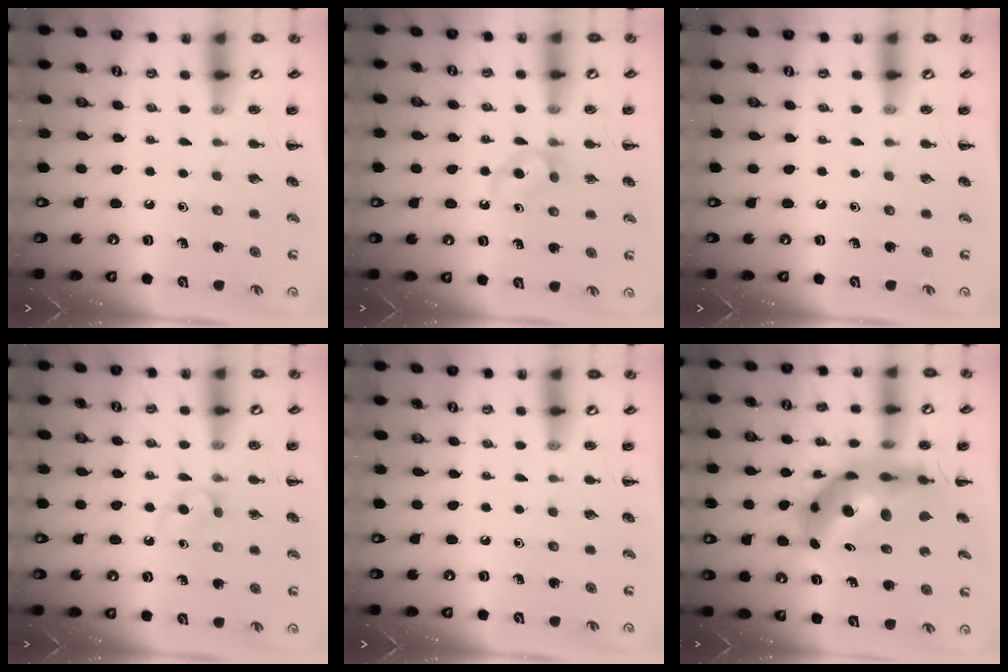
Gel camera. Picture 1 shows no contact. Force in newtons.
{"total": 4.0, "press": 3.6, "slide": 1.7}
{"total": 0.0}
{"total": 2.7, "press": 2.5, "slide": 1.2}
{"total": 0.0}
{"total": 13.6, "press": 12.9, "slide": 4.1}